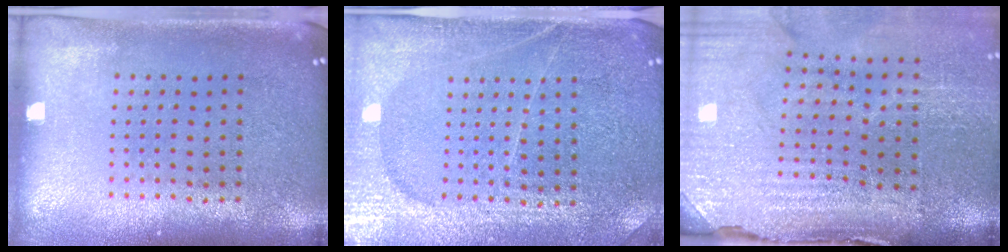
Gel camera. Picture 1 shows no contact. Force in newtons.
{"total": 3.8, "press": 3.7, "slide": 1.1}
{"total": 4.6, "press": 3.9, "slide": 2.3}